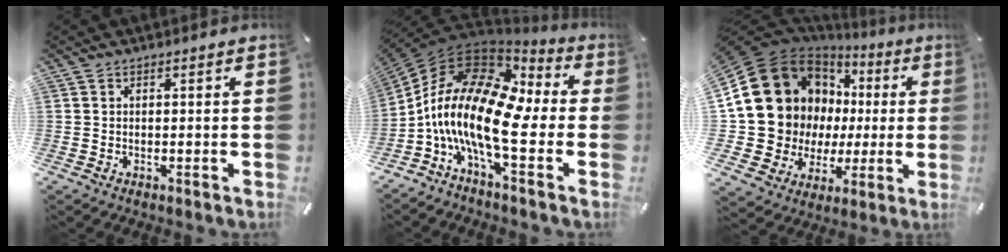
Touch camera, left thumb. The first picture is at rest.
{"total": 18.7, "force": [-4.8, 7.8, 16.3], "torque": [-0.359, -0.013, -0.095]}
{"total": 20.8, "force": [5.2, 17.5, 10.0], "torque": [-0.194, -0.042, 0.131]}